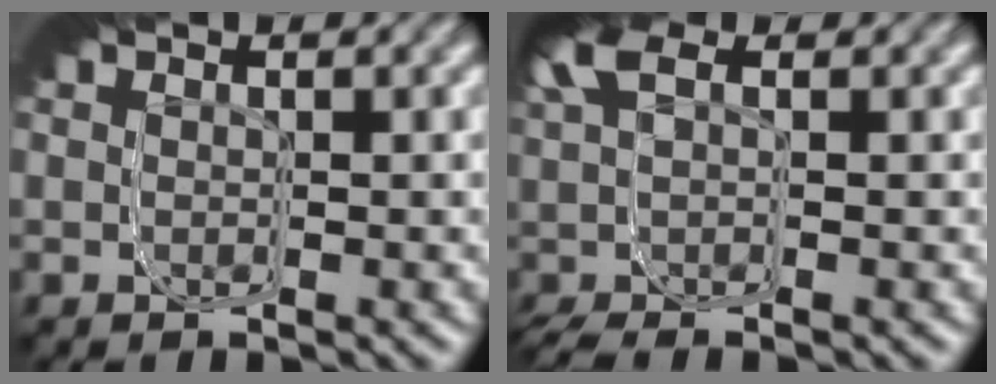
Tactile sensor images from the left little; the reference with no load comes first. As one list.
[{"total": 3.2, "force": [0.8, 1.6, 2.6], "torque": [-0.051, 0.020, 0.004]}]